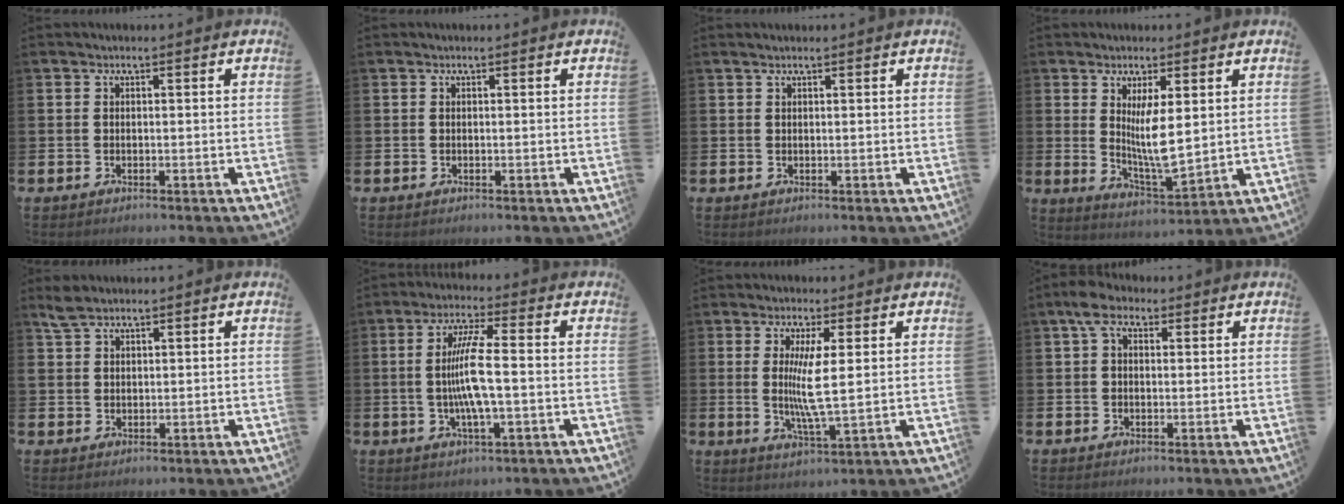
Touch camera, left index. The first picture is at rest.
{"total": 0.0}
{"total": 0.7, "force": [0.6, 0.0, 0.4], "torque": [-0.008, 0.002, 0.011]}
{"total": 6.3, "force": [2.4, 1.6, 5.6], "torque": [-0.085, -0.029, 0.038]}
{"total": 3.2, "force": [2.8, 1.4, 0.8], "torque": [-0.016, -0.002, 0.051]}
{"total": 7.5, "force": [-0.5, 1.1, 7.4], "torque": [-0.137, 0.000, -0.015]}
{"total": 5.9, "force": [1.7, 0.4, 5.6], "torque": [-0.093, -0.019, 0.023]}
{"total": 4.5, "force": [2.9, 2.6, 2.2], "torque": [-0.045, 0.004, 0.051]}